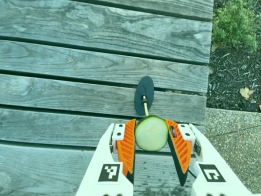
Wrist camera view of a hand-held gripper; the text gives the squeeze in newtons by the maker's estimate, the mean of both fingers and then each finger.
{"total": 13.9, "left": 14.2, "right": 13.6}